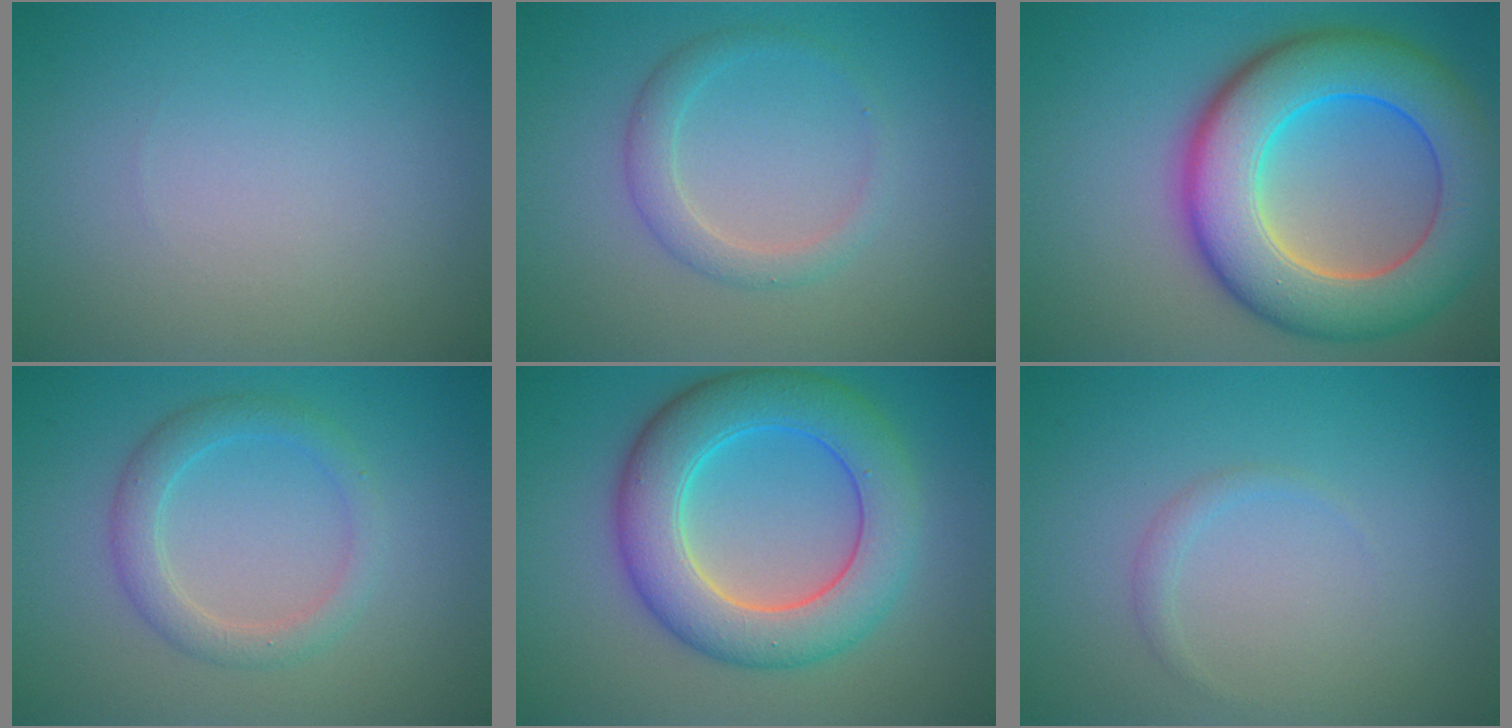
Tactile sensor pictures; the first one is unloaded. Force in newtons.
{"total": 2.1, "press": 2.1, "slide": 0.1}
{"total": 11.3, "press": 11.3, "slide": 0.2}
{"total": 2.8, "press": 2.8, "slide": 0.1}
{"total": 8.2, "press": 8.2, "slide": 0.2}
{"total": 0.8, "press": 0.8, "slide": 0.1}